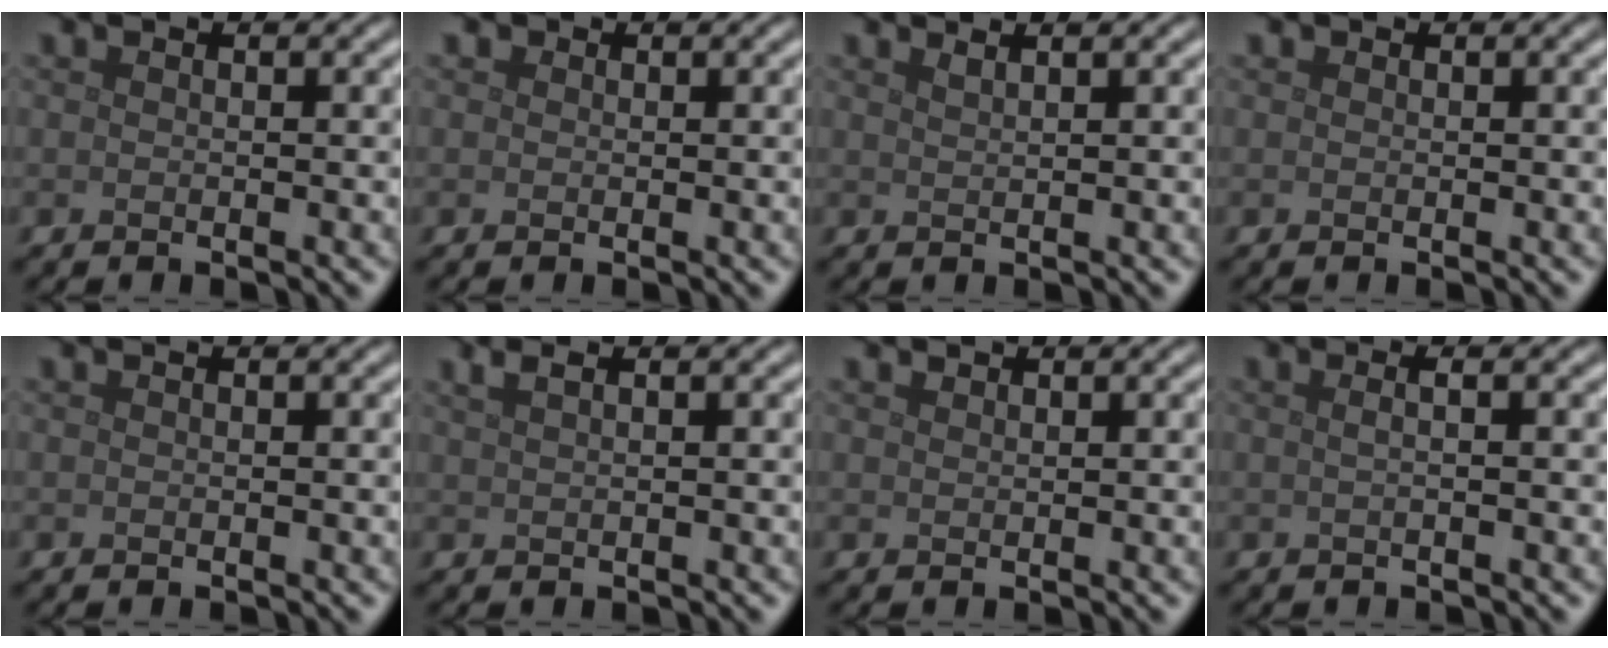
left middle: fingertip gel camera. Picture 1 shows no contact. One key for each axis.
{"total": 0.5, "fx": 0.2, "fy": 0.5, "fz": 0.1, "tx": 0.004, "ty": -0.002, "tz": 0.000}
{"total": 1.1, "fx": 0.9, "fy": 0.3, "fz": 0.6, "tx": 0.000, "ty": 0.002, "tz": 0.010}
{"total": 0.0}
{"total": 0.0}
{"total": 1.6, "fx": 1.1, "fy": 0.5, "fz": 1.1, "tx": -0.017, "ty": 0.002, "tz": 0.016}
{"total": 0.5, "fx": 0.5, "fy": 0.2, "fz": 0.1, "tx": -0.001, "ty": 0.000, "tz": 0.012}
{"total": 1.5, "fx": 0.3, "fy": 0.5, "fz": 1.3, "tx": -0.016, "ty": -0.002, "tz": -0.007}